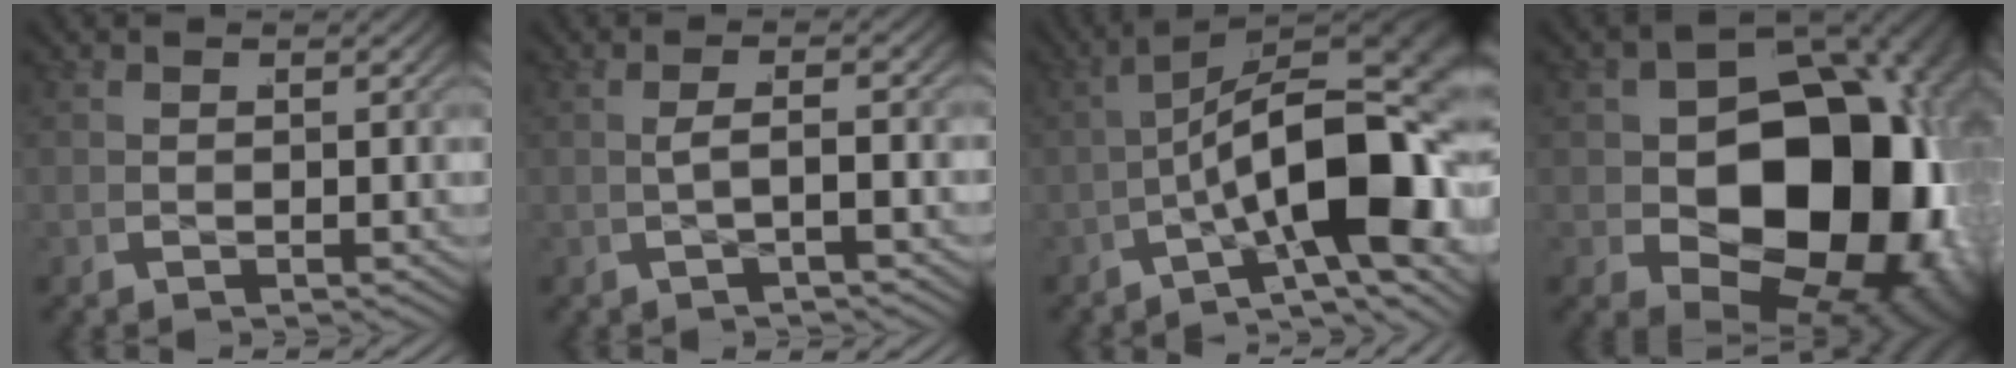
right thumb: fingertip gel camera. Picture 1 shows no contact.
{"total": 1.4, "force": [-0.6, -0.4, 1.3], "torque": [-0.028, 0.004, -0.008]}
{"total": 14.5, "force": [-2.5, 6.3, 12.8], "torque": [-0.189, -0.037, -0.018]}
{"total": 25.7, "force": [-2.5, 16.2, 19.8], "torque": [-0.318, -0.079, 0.003]}